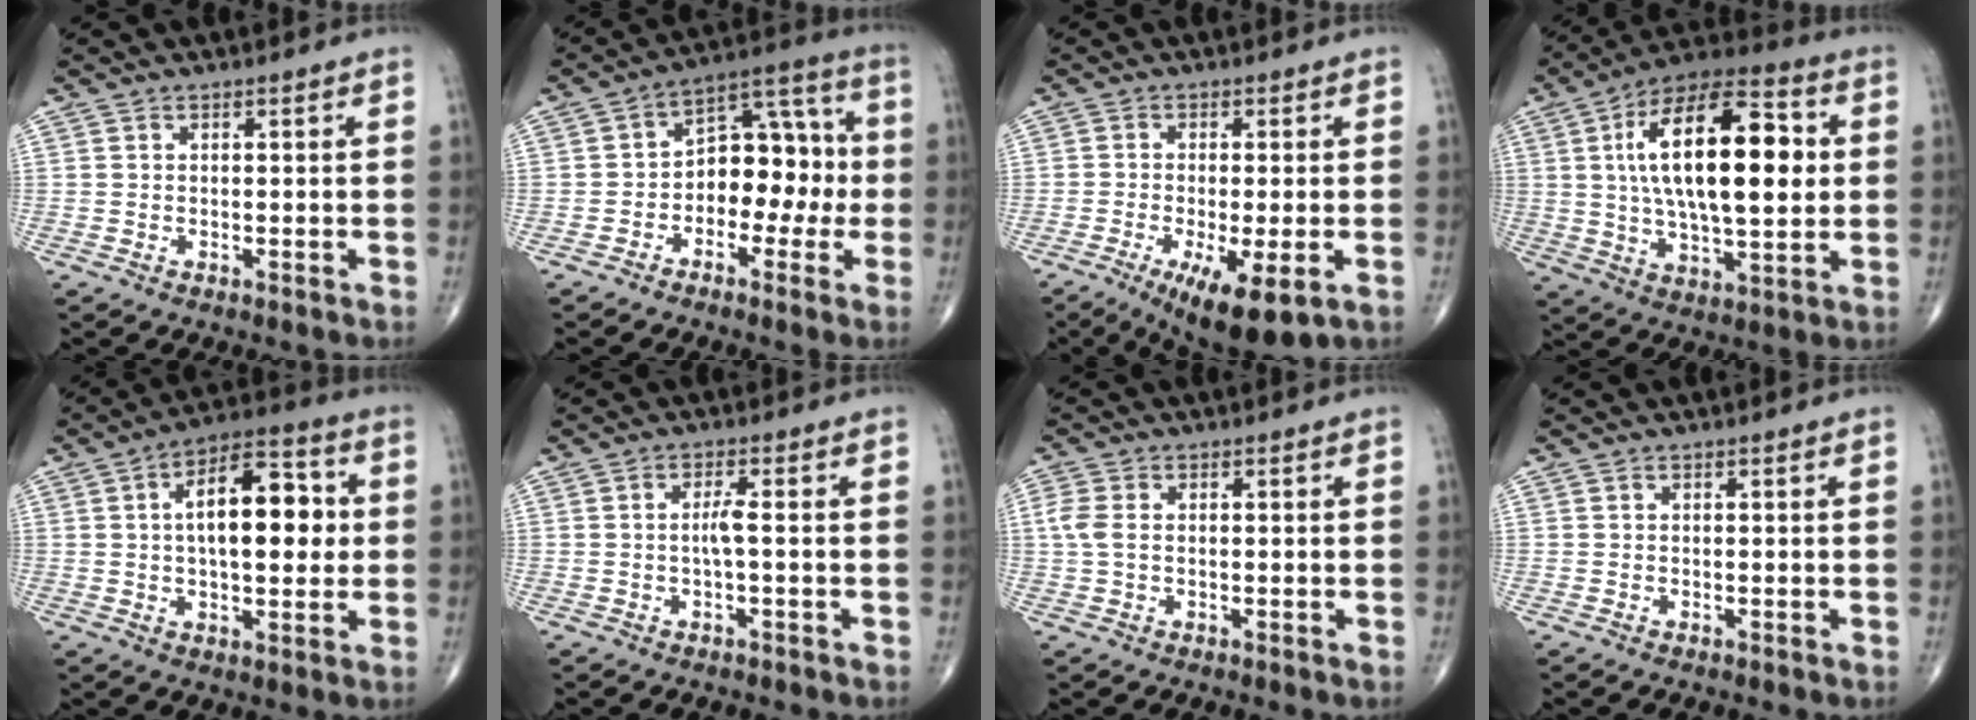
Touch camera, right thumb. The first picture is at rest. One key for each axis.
{"total": 12.0, "fx": -1.8, "fy": 7.9, "fz": 8.9, "tx": -0.085, "ty": 0.053, "tz": -0.041}
{"total": 11.0, "fx": -4.6, "fy": 3.0, "fz": 9.5, "tx": -0.156, "ty": -0.016, "tz": -0.068}
{"total": 23.5, "fx": 3.6, "fy": 10.0, "fz": 21.0, "tx": -0.336, "ty": 0.012, "tz": 0.051}
{"total": 15.2, "fx": 1.9, "fy": 7.1, "fz": 13.3, "tx": -0.182, "ty": 0.020, "tz": 0.024}
{"total": 2.2, "fx": -0.3, "fy": 0.1, "fz": 2.2, "tx": -0.048, "ty": 0.006, "tz": -0.006}
{"total": 3.4, "fx": 0.2, "fy": 2.2, "fz": 2.6, "tx": -0.071, "ty": 0.005, "tz": 0.000}
{"total": 0.0}